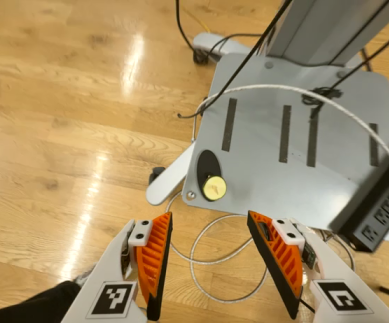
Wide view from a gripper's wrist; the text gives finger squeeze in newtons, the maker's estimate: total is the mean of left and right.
{"total": 0.0}